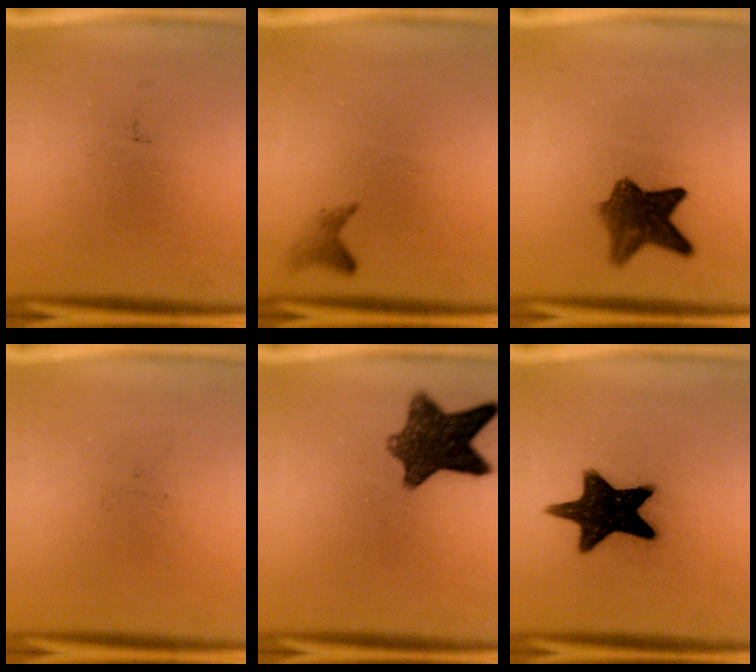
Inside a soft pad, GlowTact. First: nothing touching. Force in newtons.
{"total": 1.4}
{"total": 7.5}
{"total": 0.0}
{"total": 10.3}
{"total": 16.1}